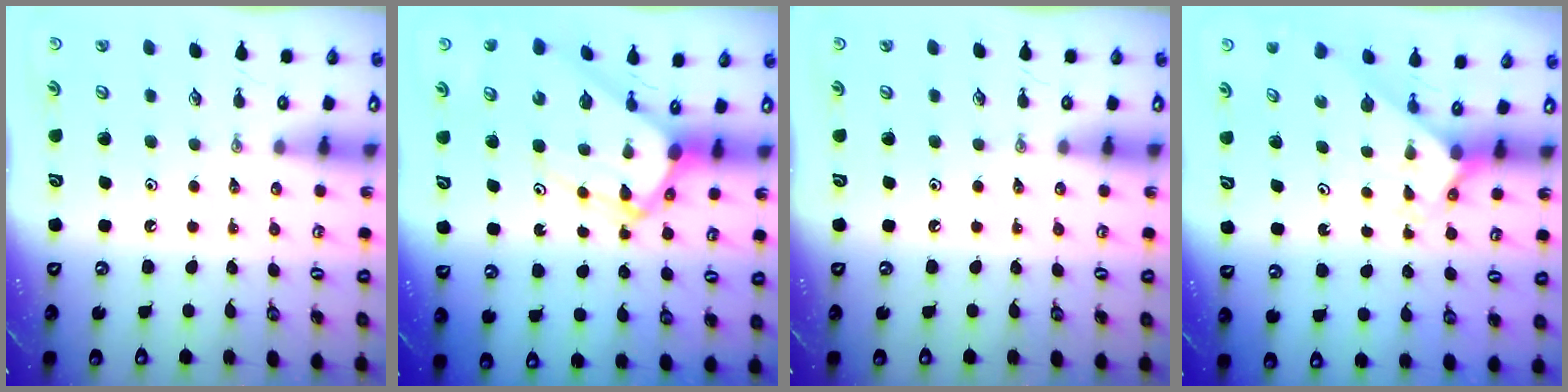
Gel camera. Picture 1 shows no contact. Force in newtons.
{"total": 10.1, "press": 10.0, "slide": 0.9}
{"total": 0.0}
{"total": 2.1, "press": 2.1, "slide": 0.1}